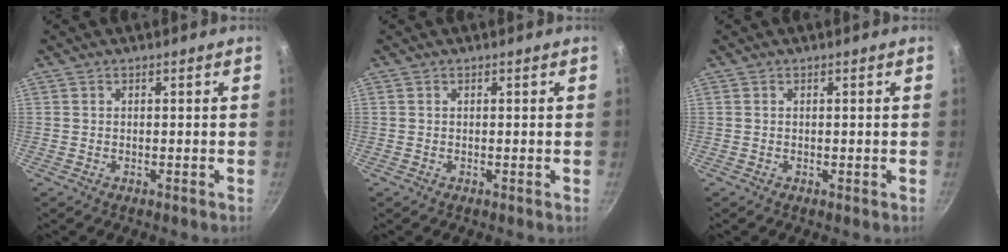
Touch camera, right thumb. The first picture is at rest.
{"total": 0.0}
{"total": 0.0}